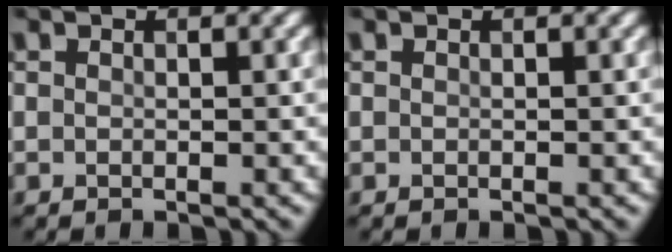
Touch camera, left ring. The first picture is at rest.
{"total": 0.0}